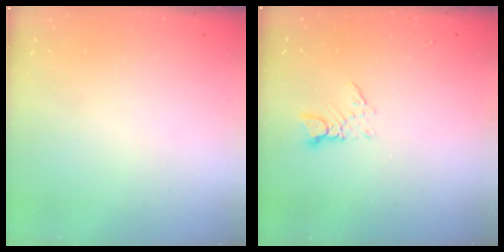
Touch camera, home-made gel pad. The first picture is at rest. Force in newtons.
{"total": 3.0, "press": 3.0, "slide": 0.3}